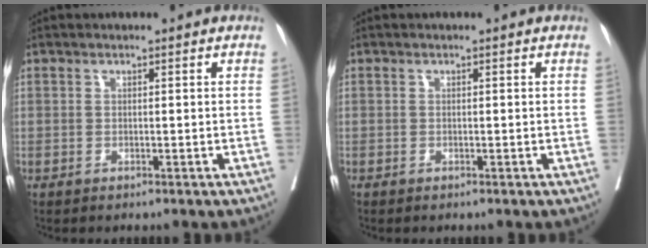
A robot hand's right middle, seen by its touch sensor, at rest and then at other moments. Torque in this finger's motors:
{"motor_torque": [1.08, -1.06, -0.26, -0.21]}